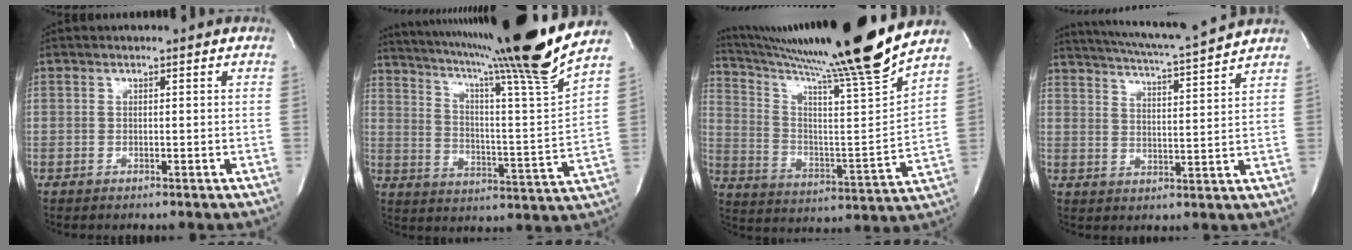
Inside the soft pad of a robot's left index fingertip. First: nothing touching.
{"total": 24.7, "force": [20.3, -2.6, 13.7], "torque": [-0.229, -0.058, 0.291]}
{"total": 23.9, "force": [20.5, -2.9, 12.1], "torque": [-0.212, -0.065, 0.321]}
{"total": 14.0, "force": [13.0, -0.7, 5.3], "torque": [-0.101, -0.009, 0.187]}